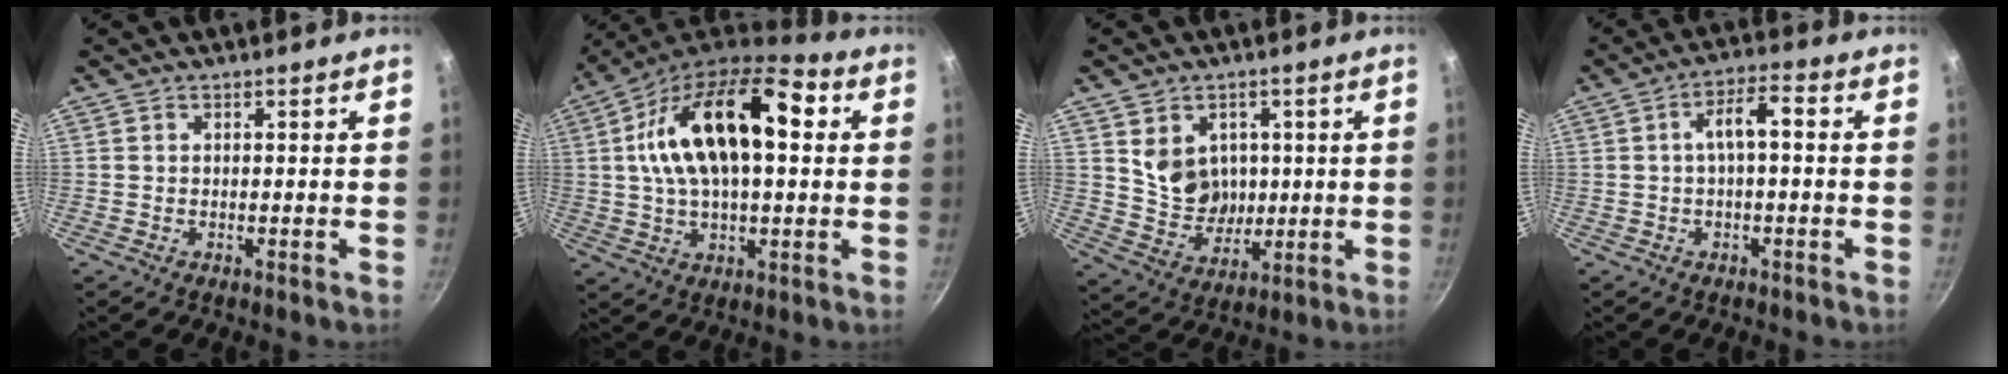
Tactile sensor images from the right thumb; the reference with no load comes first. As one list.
[{"total": 21.4, "force": [4.6, 10.8, 17.9], "torque": [-0.296, 0.019, 0.063]}, {"total": 9.5, "force": [2.1, 8.0, 4.5], "torque": [-0.048, -0.019, 0.052]}, {"total": 5.5, "force": [0.0, 2.1, 5.1], "torque": [-0.091, 0.031, -0.002]}]